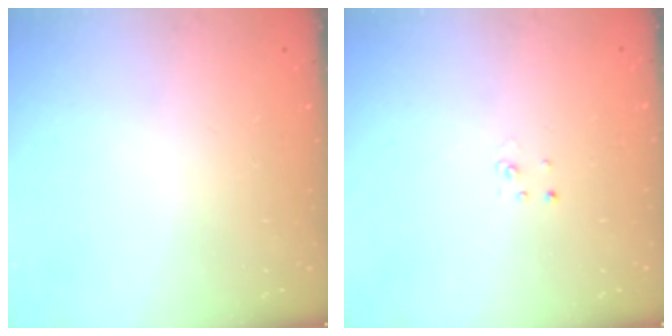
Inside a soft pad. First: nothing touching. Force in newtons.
{"total": 2.0, "press": 2.0, "slide": 0.2}